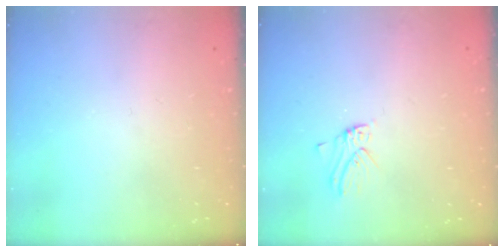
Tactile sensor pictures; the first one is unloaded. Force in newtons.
{"total": 2.2, "press": 2.2, "slide": 0.3}